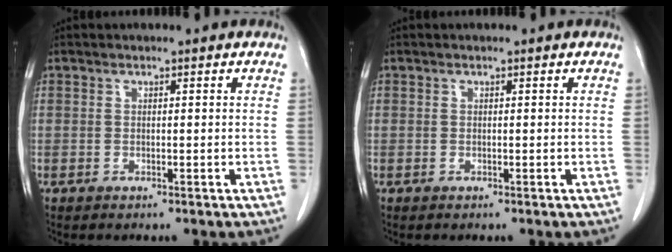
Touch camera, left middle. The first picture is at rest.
{"total": 0.0}